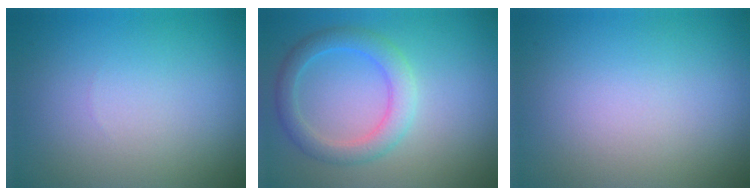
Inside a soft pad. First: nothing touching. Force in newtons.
{"total": 3.3, "press": 3.3, "slide": 0.1}
{"total": 0.0}